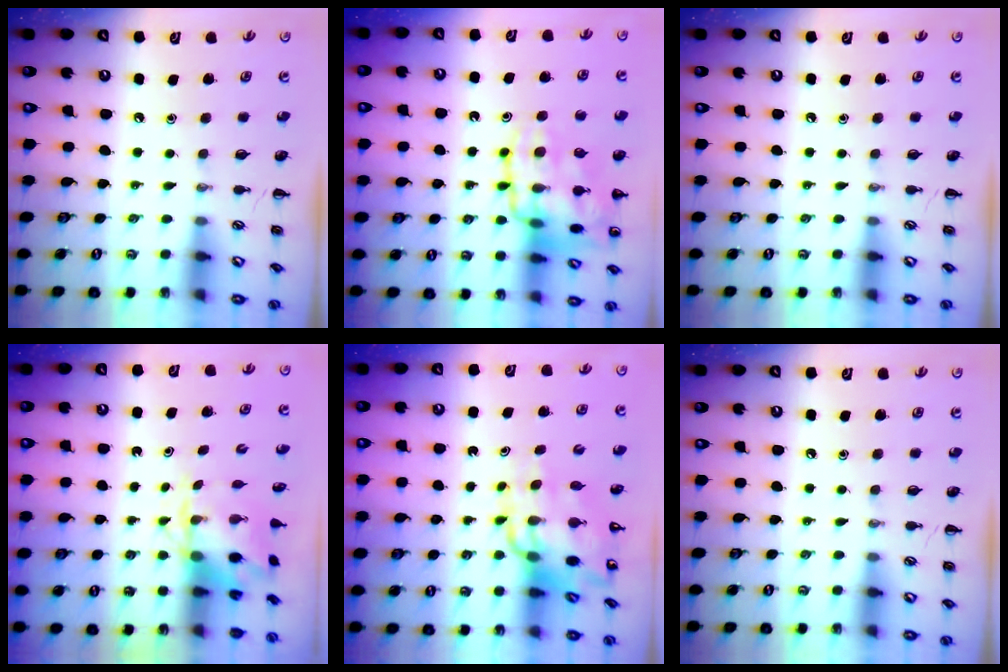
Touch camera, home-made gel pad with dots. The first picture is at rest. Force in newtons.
{"total": 18.1, "press": 18.0, "slide": 1.7}
{"total": 0.0}
{"total": 5.5, "press": 5.4, "slide": 0.7}
{"total": 14.0, "press": 13.4, "slide": 4.1}
{"total": 0.0}